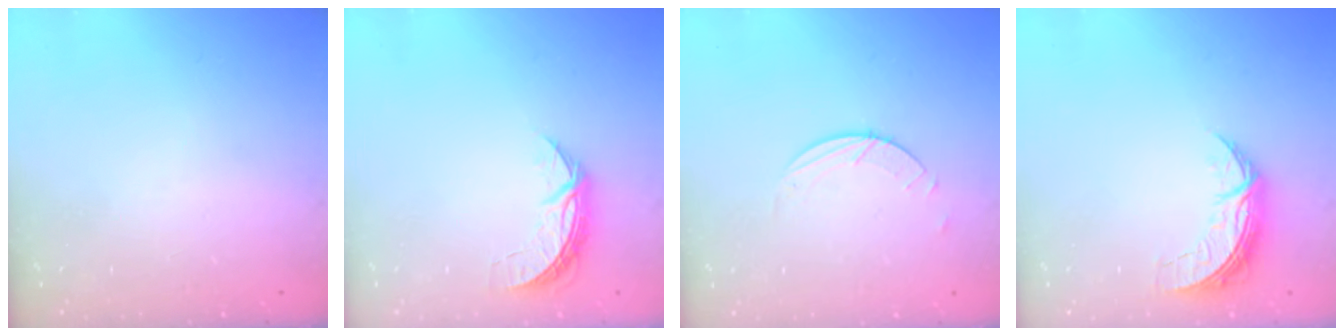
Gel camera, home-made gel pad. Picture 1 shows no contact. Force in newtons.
{"total": 6.6, "press": 6.5, "slide": 0.4}
{"total": 1.7, "press": 1.7, "slide": 0.2}
{"total": 7.2, "press": 7.2, "slide": 0.2}